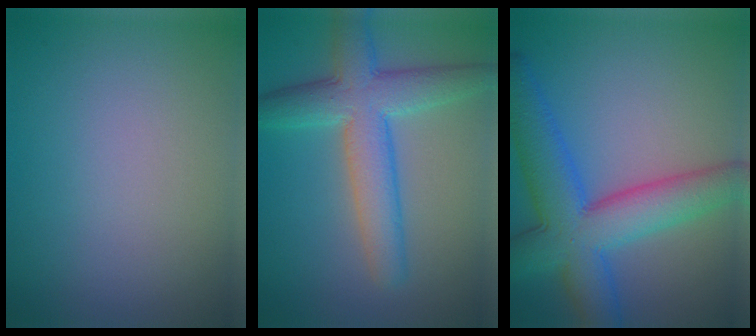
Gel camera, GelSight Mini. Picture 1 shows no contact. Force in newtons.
{"total": 5.5, "press": 5.5, "slide": 0.4}
{"total": 8.9, "press": 8.9, "slide": 0.4}